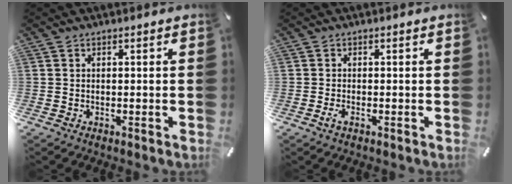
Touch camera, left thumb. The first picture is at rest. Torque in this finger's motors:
{"motor_torque": [-0.02, 0.03, -0.09, 0.10, 0.00]}